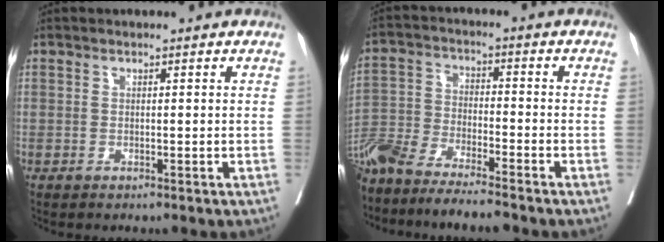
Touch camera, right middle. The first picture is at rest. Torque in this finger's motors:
{"motor_torque": [0.66, -0.64, 0.38, 0.21]}